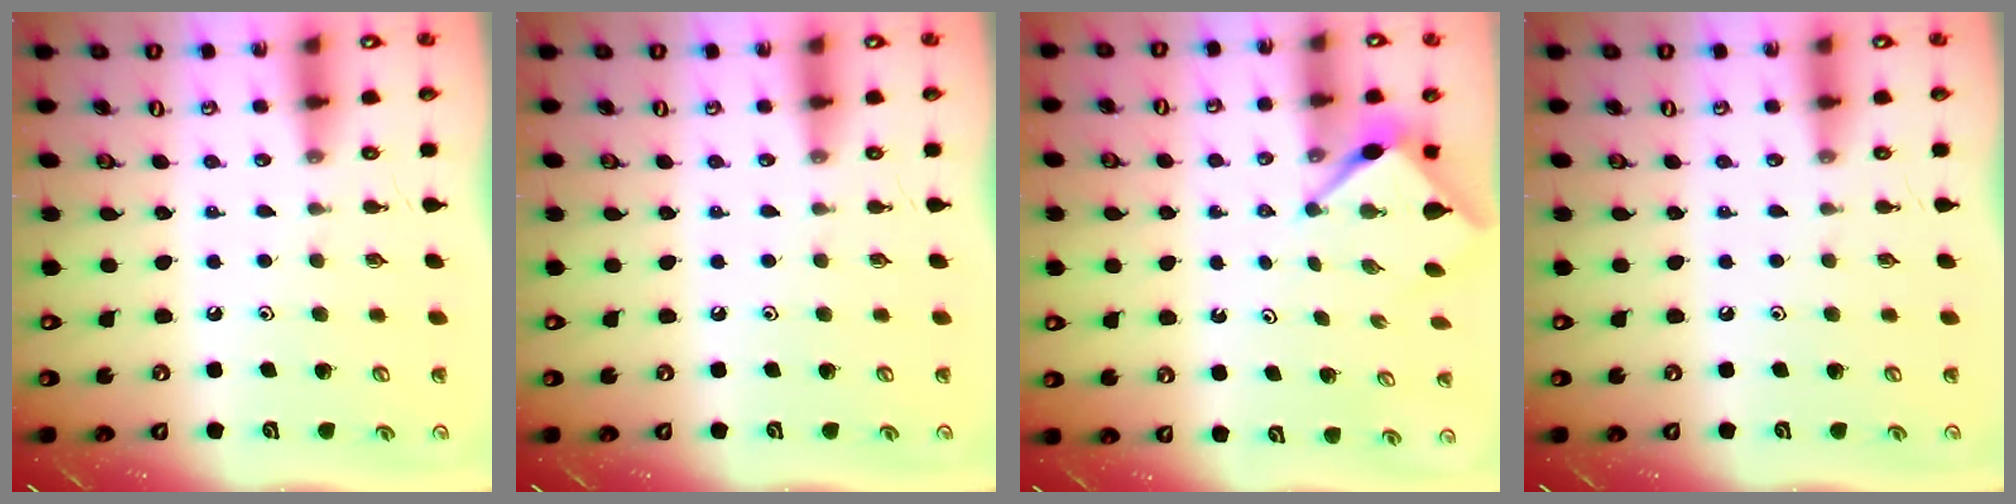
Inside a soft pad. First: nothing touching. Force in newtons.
{"total": 0.0}
{"total": 2.9, "press": 2.9, "slide": 0.3}
{"total": 0.0}